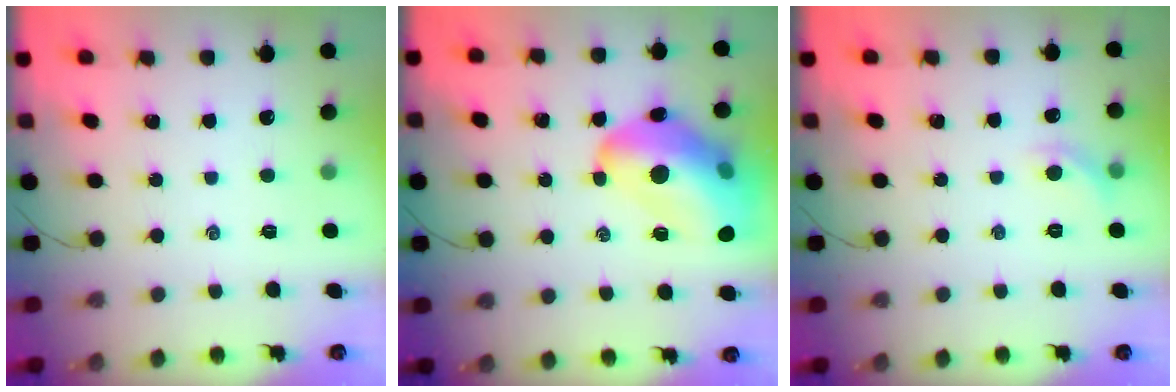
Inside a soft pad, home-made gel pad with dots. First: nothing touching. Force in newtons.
{"total": 21.5, "press": 21.0, "slide": 4.9}
{"total": 5.5, "press": 5.3, "slide": 1.4}